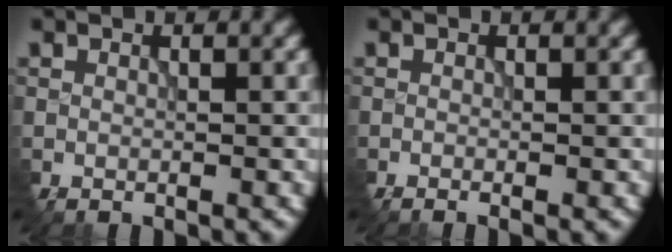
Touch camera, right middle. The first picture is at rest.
{"total": 1.0, "force": [-0.7, 0.2, 0.8], "torque": [-0.018, -0.006, -0.013]}